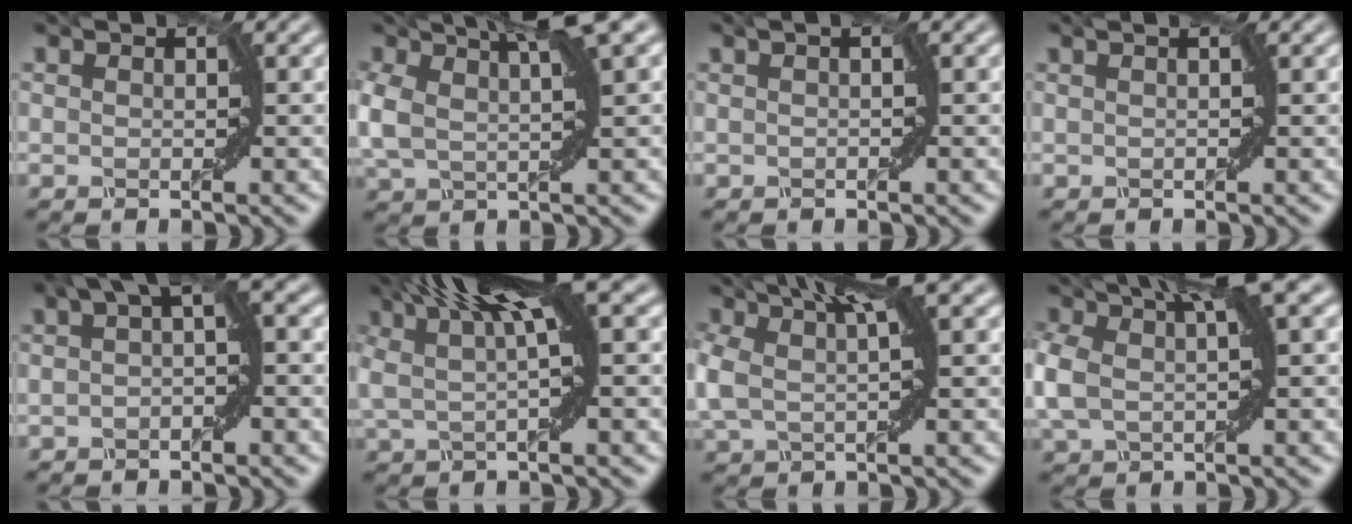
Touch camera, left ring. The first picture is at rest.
{"total": 6.0, "force": [2.8, 1.6, 5.1], "torque": [-0.112, 0.022, 0.051]}
{"total": 0.0}
{"total": 0.7, "force": [0.4, -0.5, -0.2], "torque": [-0.003, 0.001, 0.011]}
{"total": 3.1, "force": [0.8, 0.8, 2.9], "torque": [-0.039, 0.019, 0.004]}
{"total": 7.8, "force": [3.3, 1.4, 6.9], "torque": [-0.128, 0.024, 0.059]}
{"total": 5.5, "force": [2.2, 1.3, 4.9], "torque": [-0.109, 0.020, 0.040]}
{"total": 6.6, "force": [1.9, 2.6, 5.7], "torque": [-0.129, 0.015, 0.032]}